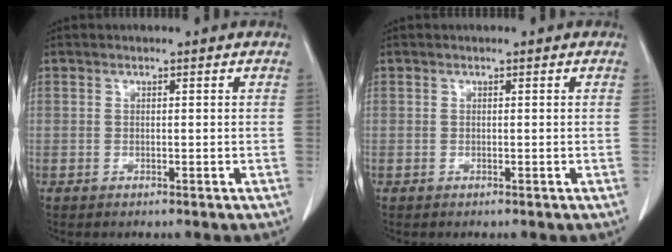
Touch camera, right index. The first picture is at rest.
{"total": 0.0}